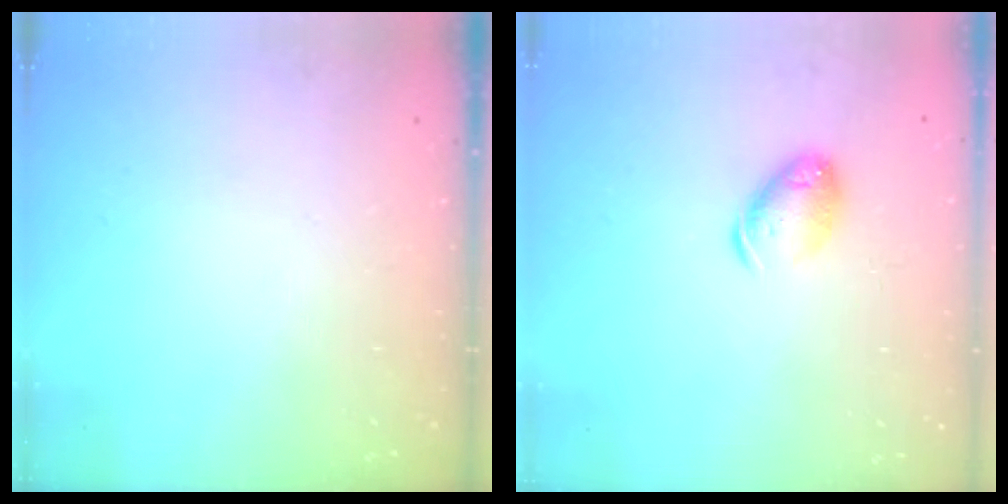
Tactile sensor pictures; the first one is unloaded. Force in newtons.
{"total": 9.7, "press": 9.6, "slide": 1.4}